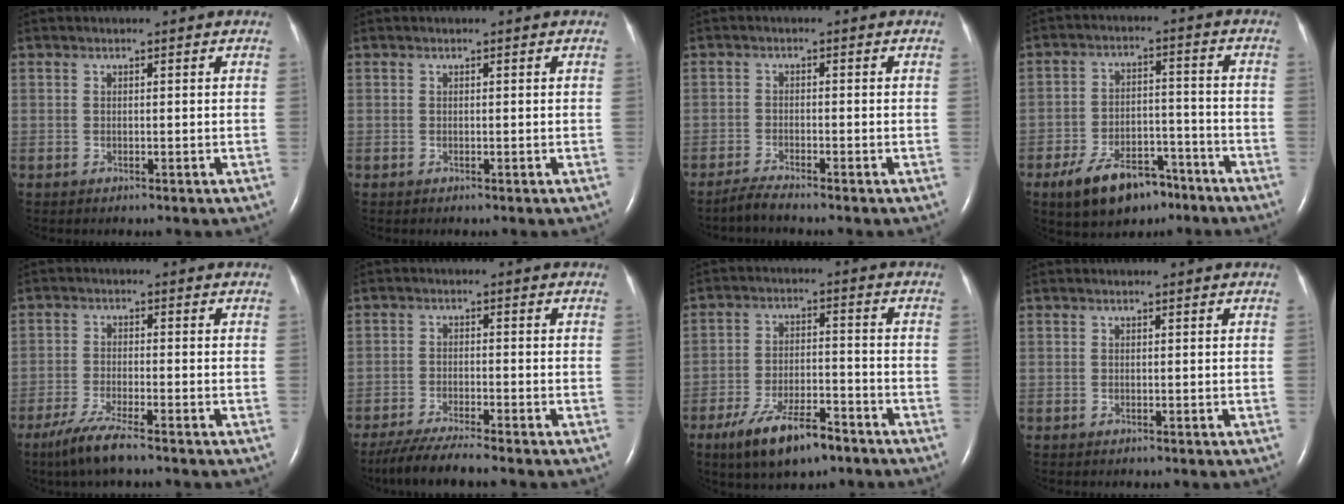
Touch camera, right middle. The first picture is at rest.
{"total": 0.0}
{"total": 2.2, "force": [-2.1, -0.4, 0.6], "torque": [-0.021, -0.009, -0.044]}
{"total": 10.6, "force": [-7.2, 5.2, 5.9], "torque": [-0.105, 0.008, -0.113]}
{"total": 5.5, "force": [-4.0, 0.1, 3.8], "torque": [-0.090, -0.018, -0.078]}
{"total": 6.8, "force": [-5.9, -0.6, 3.4], "torque": [-0.056, -0.026, -0.103]}
{"total": 10.0, "force": [-6.7, 3.1, 6.7], "torque": [-0.124, -0.008, -0.113]}
{"total": 0.0}